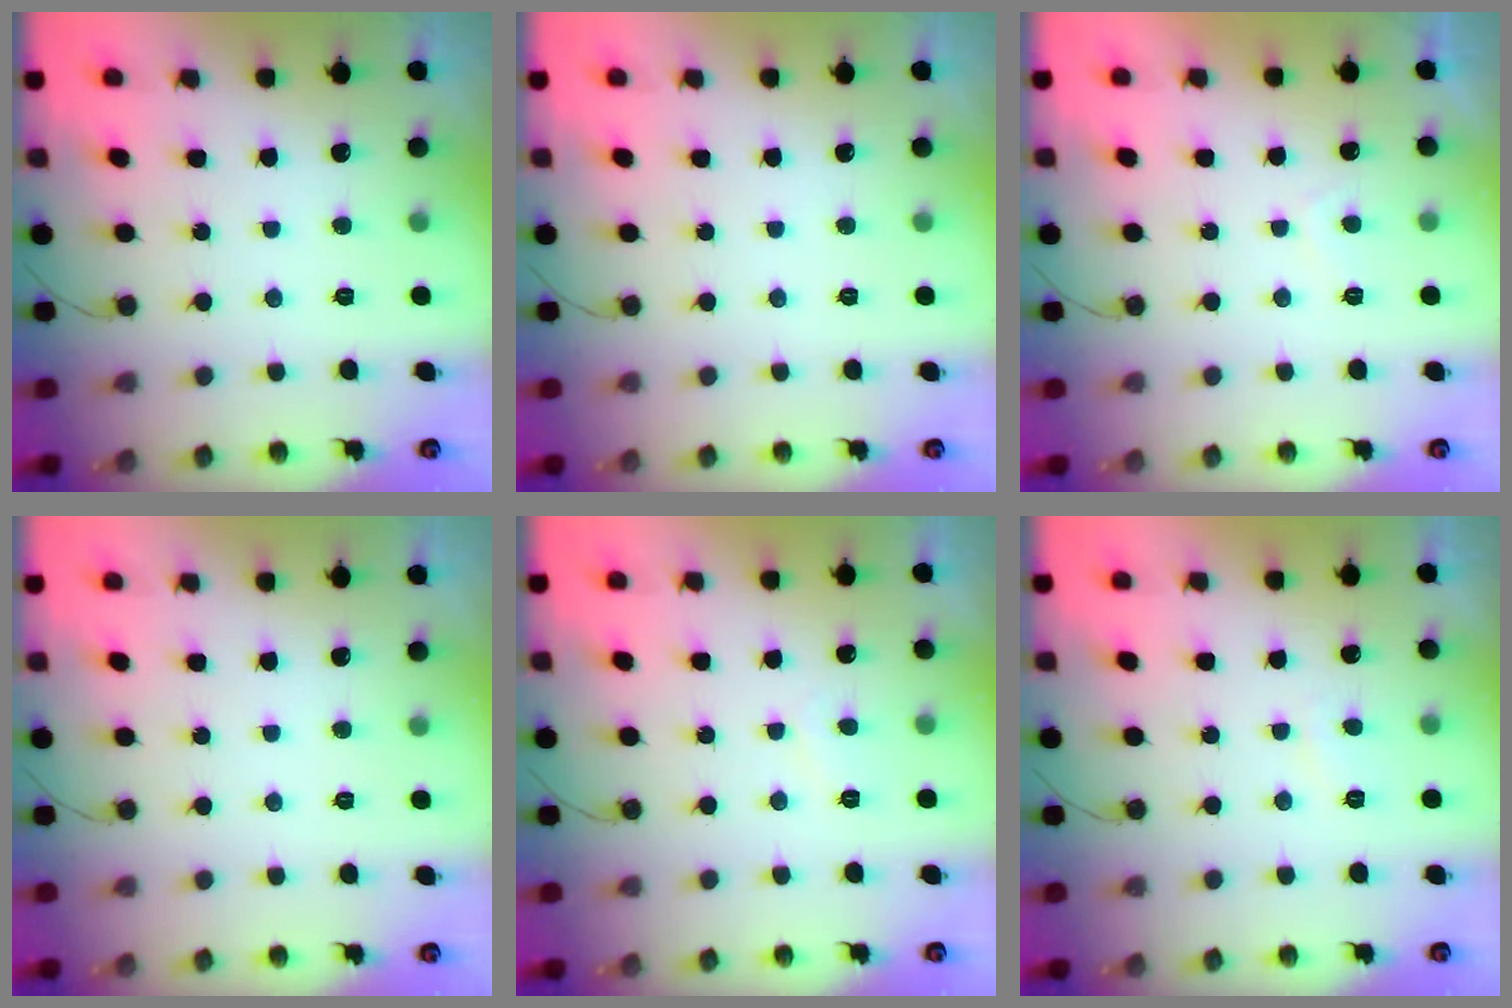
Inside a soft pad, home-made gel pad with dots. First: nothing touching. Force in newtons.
{"total": 0.0}
{"total": 1.5, "press": 1.4, "slide": 0.6}
{"total": 0.0}
{"total": 3.4, "press": 3.4, "slide": 0.4}
{"total": 1.6, "press": 1.5, "slide": 0.6}